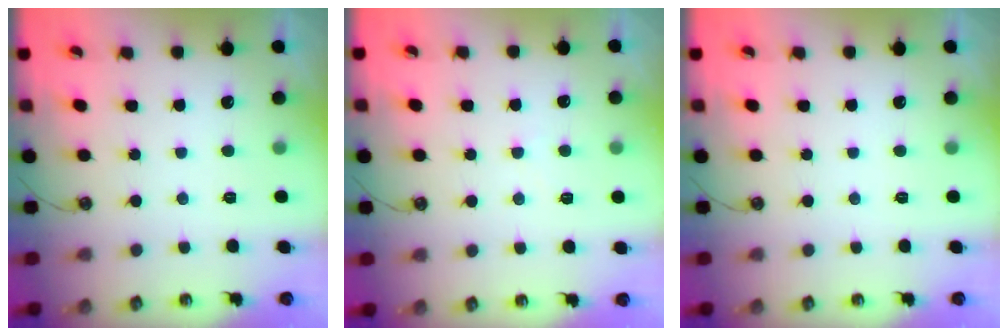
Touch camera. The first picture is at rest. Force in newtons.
{"total": 1.3, "press": 1.3, "slide": 0.4}
{"total": 0.0}